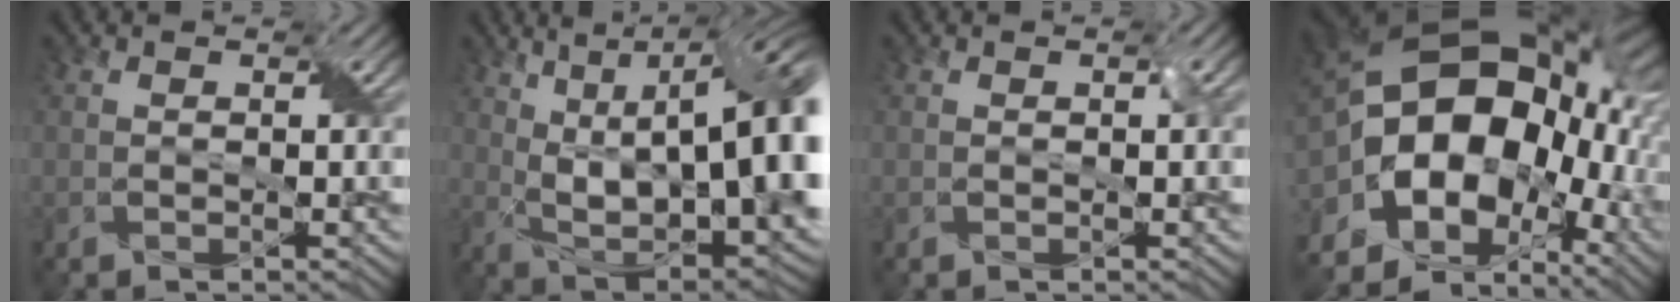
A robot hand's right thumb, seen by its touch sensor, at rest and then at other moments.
{"total": 19.9, "force": [4.3, 8.7, 17.4], "torque": [-0.252, 0.015, 0.076]}
{"total": 1.0, "force": [0.1, 0.3, 0.9], "torque": [-0.016, 0.002, 0.002]}
{"total": 22.7, "force": [-2.1, 16.3, 15.6], "torque": [-0.281, -0.028, -0.029]}